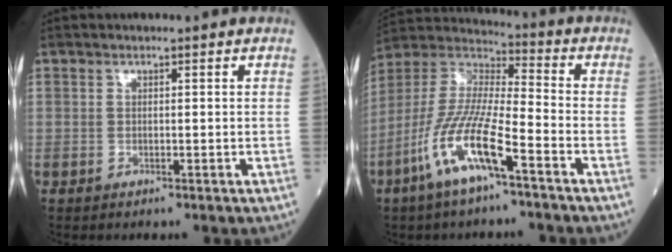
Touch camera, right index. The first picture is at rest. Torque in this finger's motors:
{"motor_torque": [1.12, -1.02, 0.52, 0.21]}